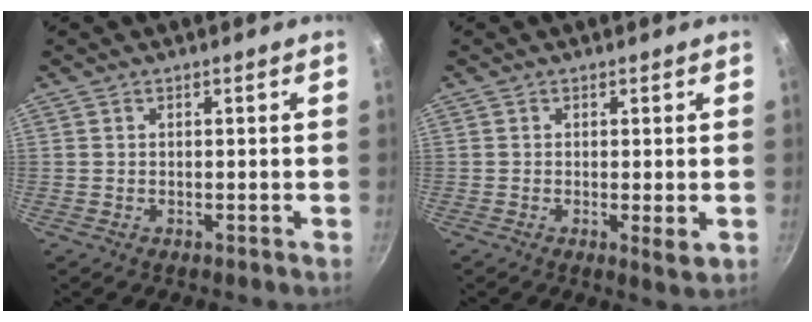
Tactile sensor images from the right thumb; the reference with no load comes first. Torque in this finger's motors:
{"motor_torque": [-0.63, -0.11, -0.17, -0.01, -0.02]}